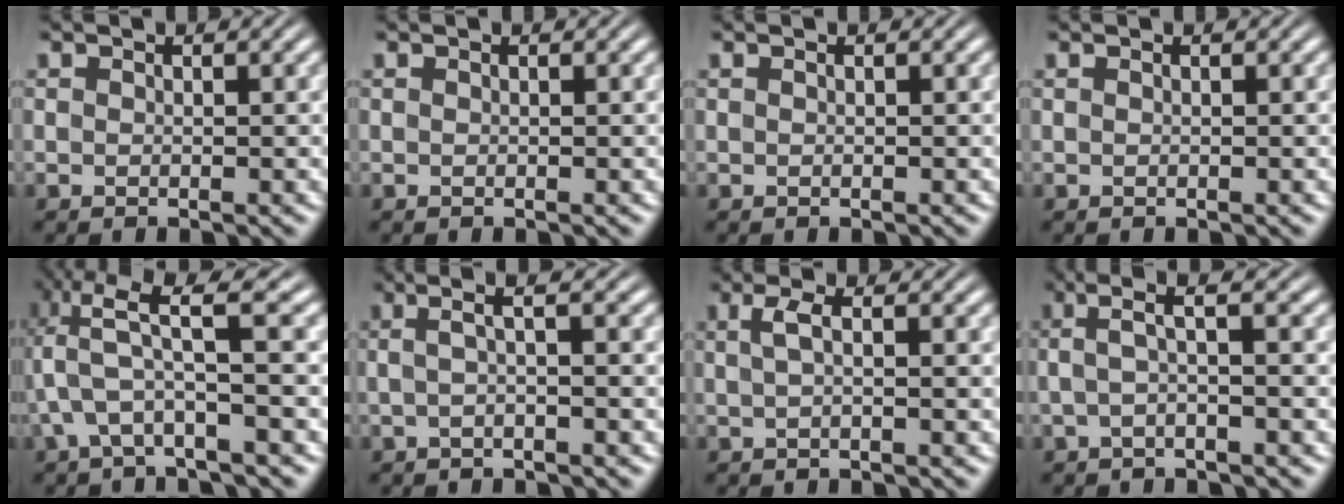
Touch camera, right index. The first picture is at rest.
{"total": 0.0}
{"total": 0.0}
{"total": 0.0}
{"total": 7.7, "force": [2.6, 4.1, 6.0], "torque": [-0.129, 0.002, 0.038]}
{"total": 2.9, "force": [0.2, 0.4, 2.9], "torque": [-0.046, 0.016, -0.004]}
{"total": 1.7, "force": [0.2, 0.1, 1.7], "torque": [-0.031, 0.001, 0.006]}
{"total": 3.8, "force": [1.0, 1.0, 3.5], "torque": [-0.067, 0.015, 0.009]}